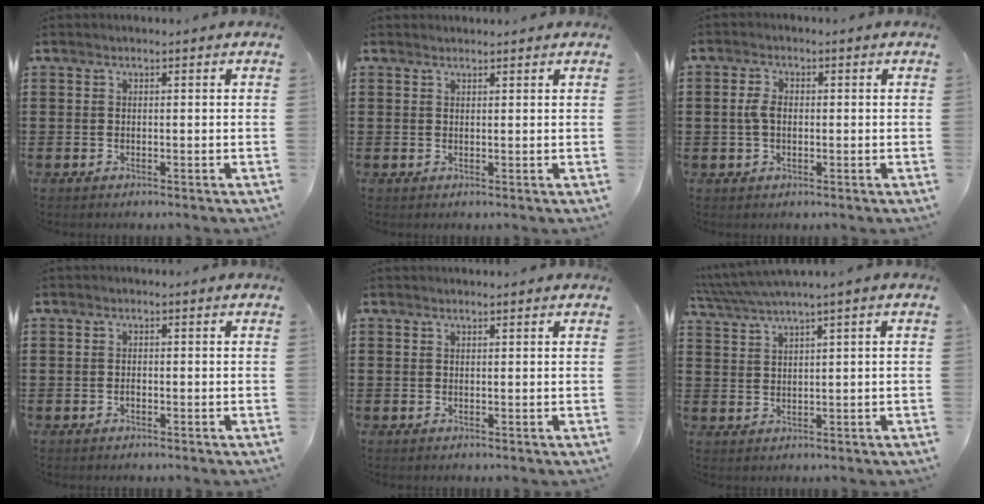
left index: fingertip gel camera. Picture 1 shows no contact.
{"total": 1.0, "force": [1.0, 0.1, 0.2], "torque": [-0.005, -0.001, 0.019]}
{"total": 3.1, "force": [0.2, 1.8, 2.6], "torque": [-0.062, 0.003, 0.001]}
{"total": 0.6, "force": [-0.2, 0.2, 0.5], "torque": [-0.012, -0.004, -0.003]}
{"total": 0.6, "force": [0.6, -0.1, 0.2], "torque": [-0.005, -0.002, 0.012]}
{"total": 2.7, "force": [2.0, -0.5, 1.8], "torque": [-0.049, -0.008, 0.033]}